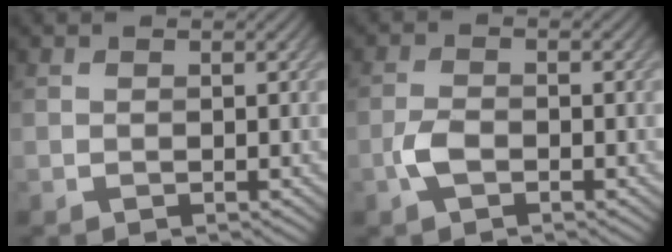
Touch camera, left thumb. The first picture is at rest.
{"total": 2.8, "force": [-1.3, 1.3, 2.1], "torque": [-0.048, 0.000, -0.032]}